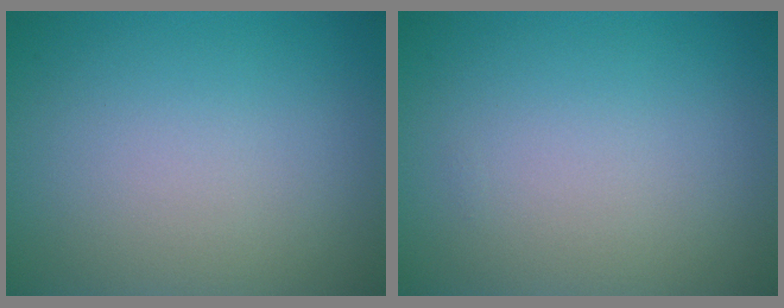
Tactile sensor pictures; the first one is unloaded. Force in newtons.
{"total": 0.0}